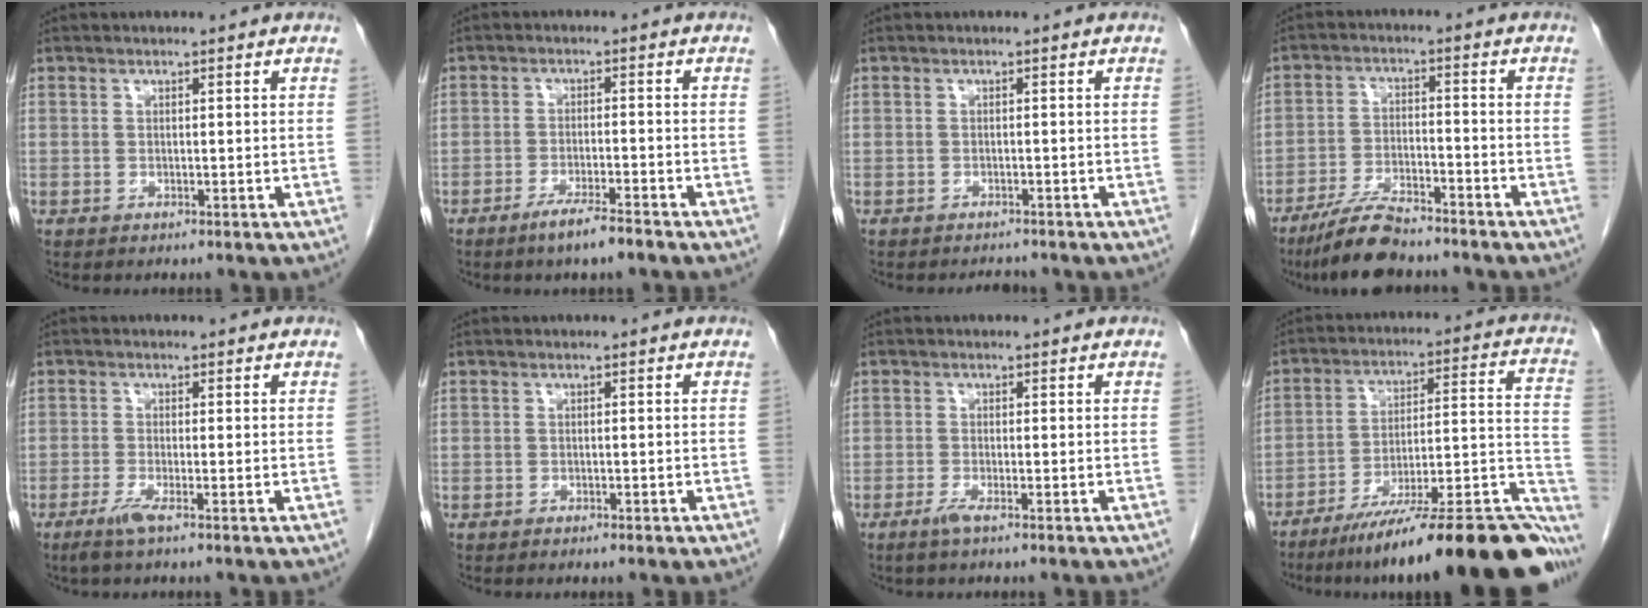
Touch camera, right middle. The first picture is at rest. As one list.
[{"total": 4.9, "force": [-3.6, 0.1, 3.3], "torque": [-0.061, -0.008, -0.063]}, {"total": 1.8, "force": [-1.7, 0.4, 0.2], "torque": [-0.009, -0.008, -0.023]}, {"total": 8.6, "force": [-7.3, 1.4, 4.2], "torque": [-0.077, -0.022, -0.131]}, {"total": 2.4, "force": [-1.6, -0.4, 1.7], "torque": [-0.041, -0.007, -0.036]}, {"total": 1.2, "force": [-1.0, 0.3, 0.7], "torque": [-0.013, -0.001, -0.009]}, {"total": 1.7, "force": [-1.3, -0.3, 1.2], "torque": [-0.027, -0.004, -0.029]}, {"total": 27.8, "force": [-22.2, 2.3, 16.6], "torque": [-0.141, 0.009, -0.322]}]